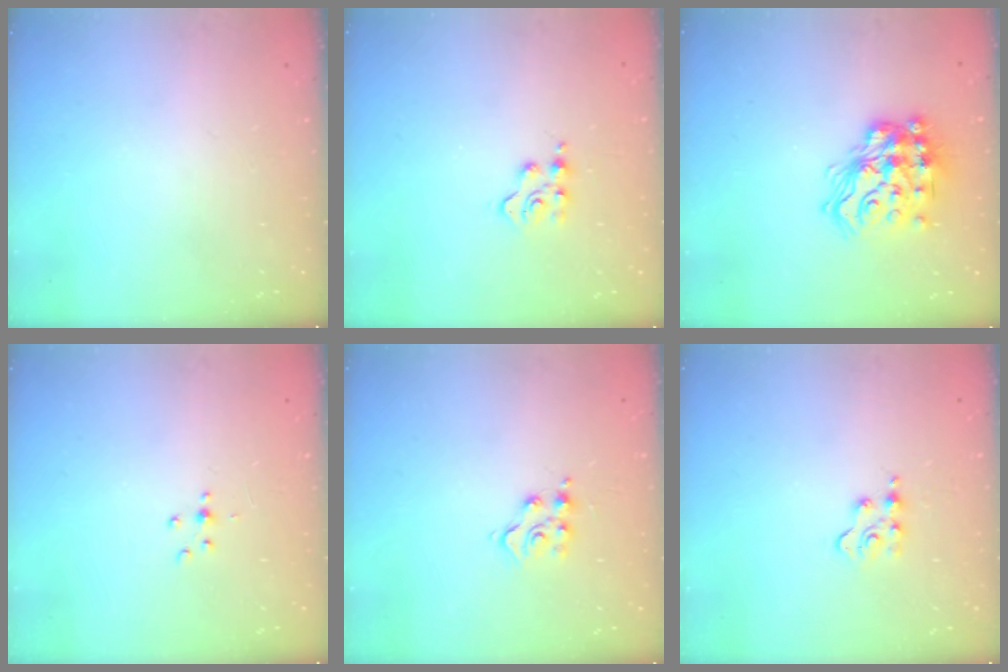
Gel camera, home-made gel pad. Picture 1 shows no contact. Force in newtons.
{"total": 3.3, "press": 3.3, "slide": 0.6}
{"total": 17.2, "press": 17.1, "slide": 1.4}
{"total": 2.2, "press": 2.1, "slide": 0.5}
{"total": 6.7, "press": 6.7, "slide": 0.0}
{"total": 3.7, "press": 3.6, "slide": 0.5}